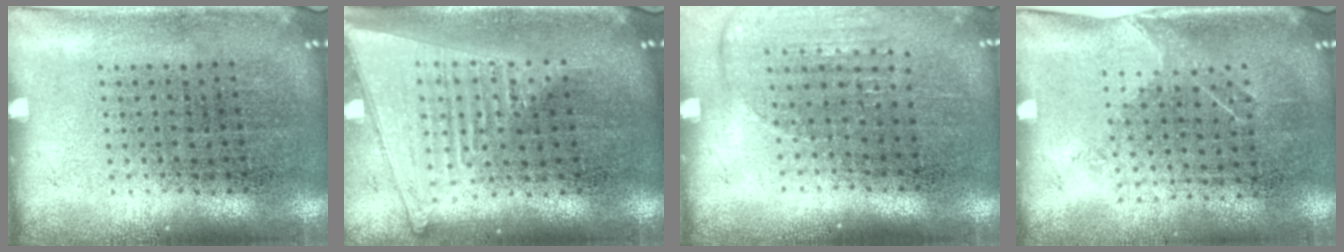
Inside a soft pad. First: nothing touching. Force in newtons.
{"total": 1.9, "press": 1.7, "slide": 0.9}
{"total": 1.4, "press": 1.2, "slide": 0.6}
{"total": 1.2, "press": 1.0, "slide": 0.7}